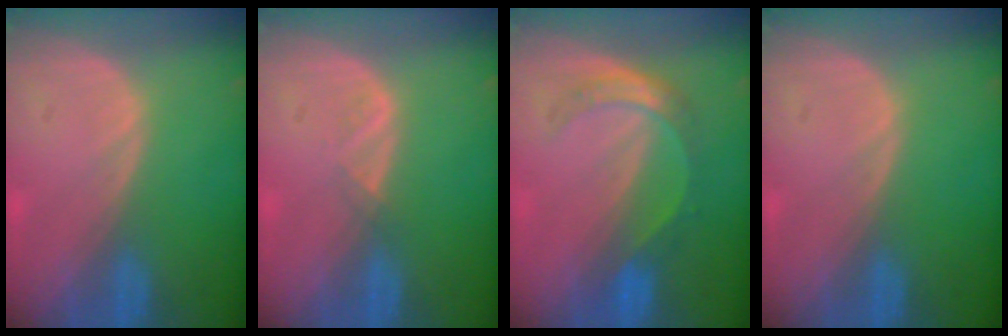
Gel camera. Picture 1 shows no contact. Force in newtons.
{"total": 1.3, "press": 1.2, "slide": 0.7}
{"total": 5.4, "press": 4.7, "slide": 2.6}
{"total": 0.0}